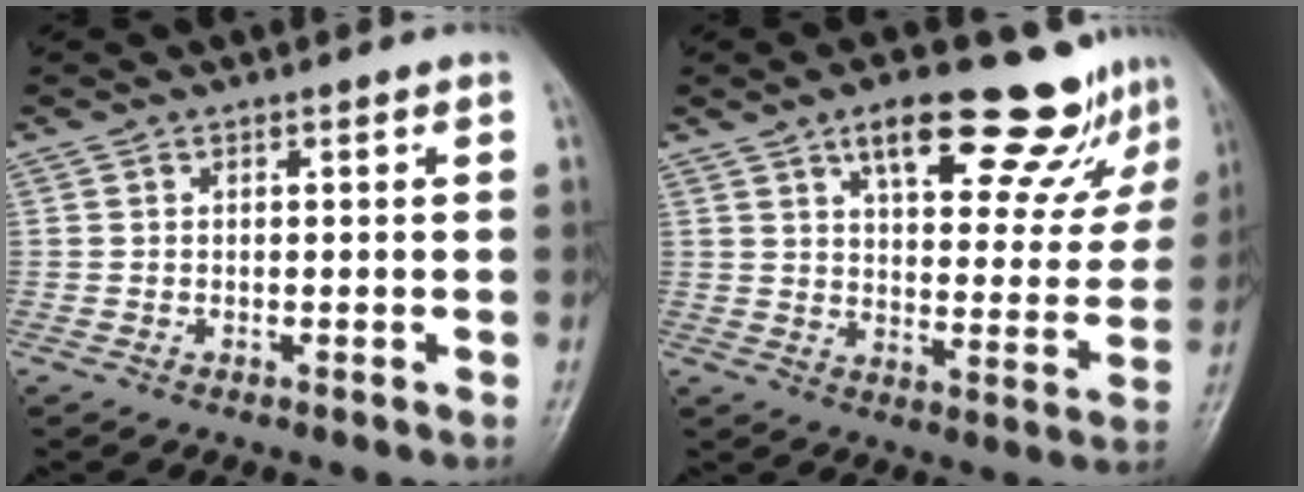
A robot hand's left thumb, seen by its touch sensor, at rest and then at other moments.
{"total": 18.5, "force": [12.9, 6.4, 11.6], "torque": [-0.115, -0.050, 0.182]}